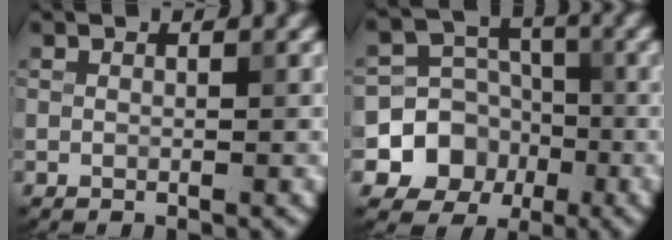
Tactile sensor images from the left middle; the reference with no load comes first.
{"total": 9.4, "force": [-3.3, 8.6, 2.1], "torque": [-0.020, -0.002, -0.079]}